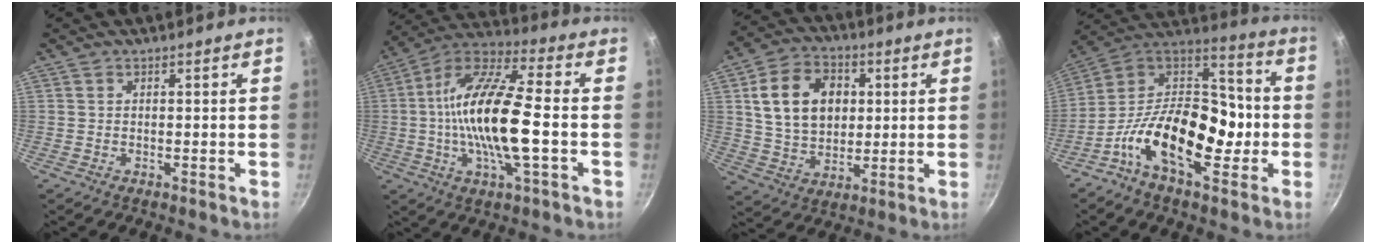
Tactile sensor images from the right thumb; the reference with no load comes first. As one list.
[{"total": 19.1, "force": [-2.0, 5.7, 18.2], "torque": [-0.341, 0.028, -0.055]}, {"total": 15.3, "force": [3.2, 11.3, 9.8], "torque": [-0.147, 0.002, 0.056]}, {"total": 22.5, "force": [-5.9, 12.8, 17.5], "torque": [-0.255, 0.057, -0.125]}]